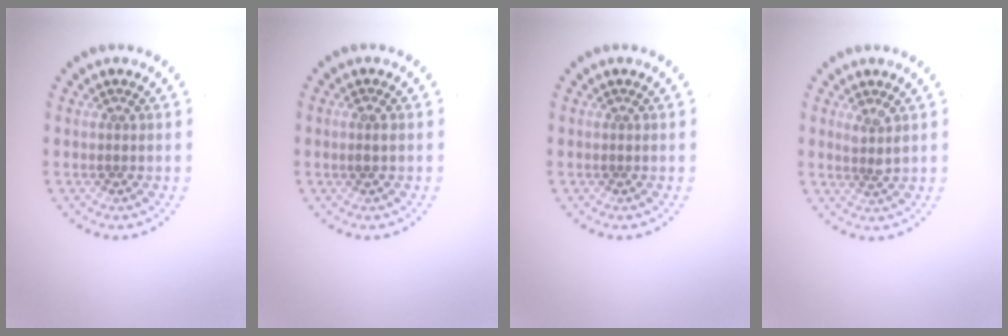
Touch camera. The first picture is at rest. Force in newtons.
{"total": 0.9, "press": 0.9, "slide": 0.3}
{"total": 0.0}
{"total": 1.5, "press": 1.1, "slide": 0.9}